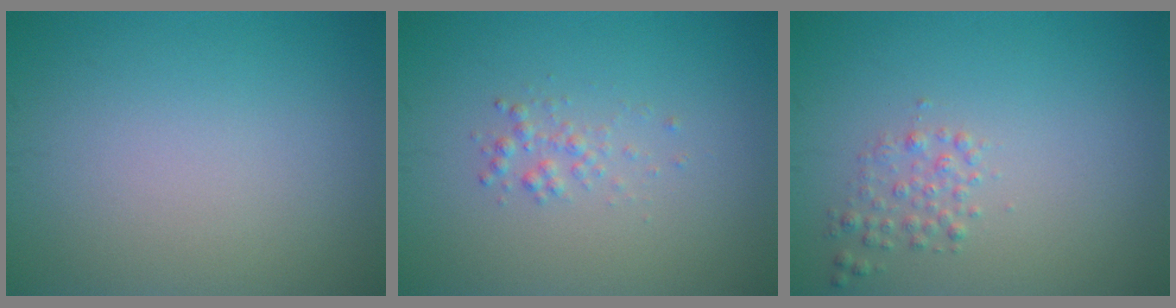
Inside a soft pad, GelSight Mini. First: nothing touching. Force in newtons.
{"total": 1.1, "press": 1.1, "slide": 0.1}
{"total": 1.5, "press": 1.5, "slide": 0.0}